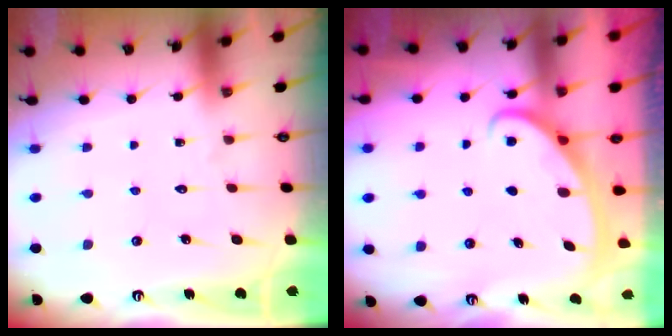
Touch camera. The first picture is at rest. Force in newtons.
{"total": 2.8, "press": 2.8, "slide": 0.4}